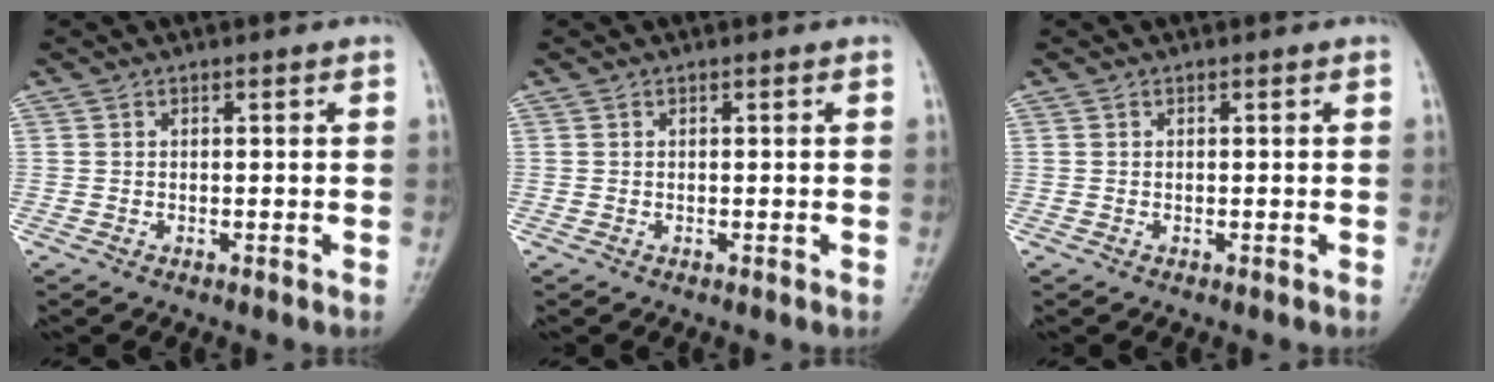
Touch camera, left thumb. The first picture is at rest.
{"total": 0.0}
{"total": 0.0}